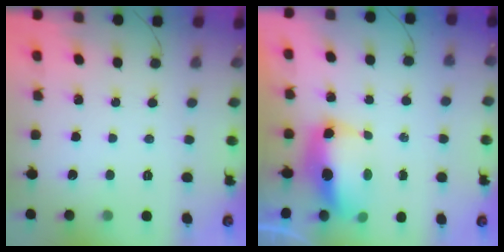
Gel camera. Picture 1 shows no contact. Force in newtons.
{"total": 9.0, "press": 8.9, "slide": 1.6}